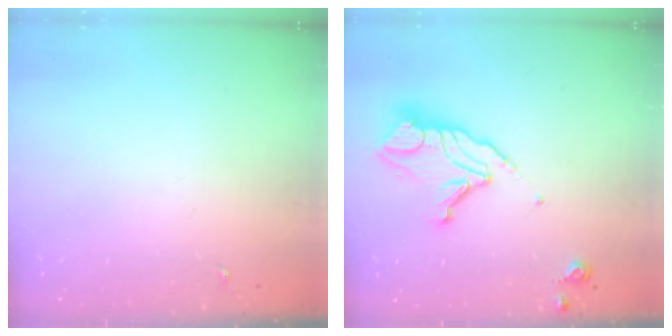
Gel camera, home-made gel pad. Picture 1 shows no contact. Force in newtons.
{"total": 14.3, "press": 14.3, "slide": 1.0}